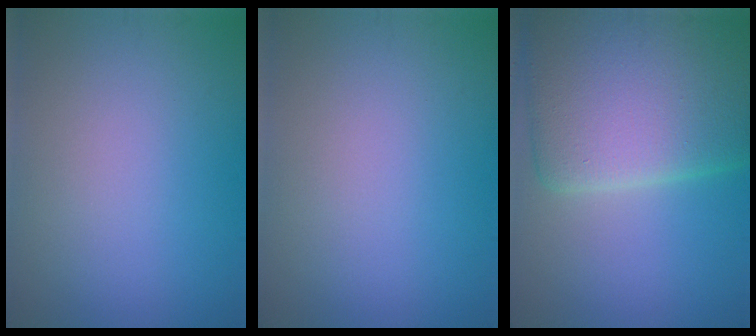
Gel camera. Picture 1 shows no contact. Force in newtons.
{"total": 0.0}
{"total": 14.3, "press": 14.2, "slide": 0.8}